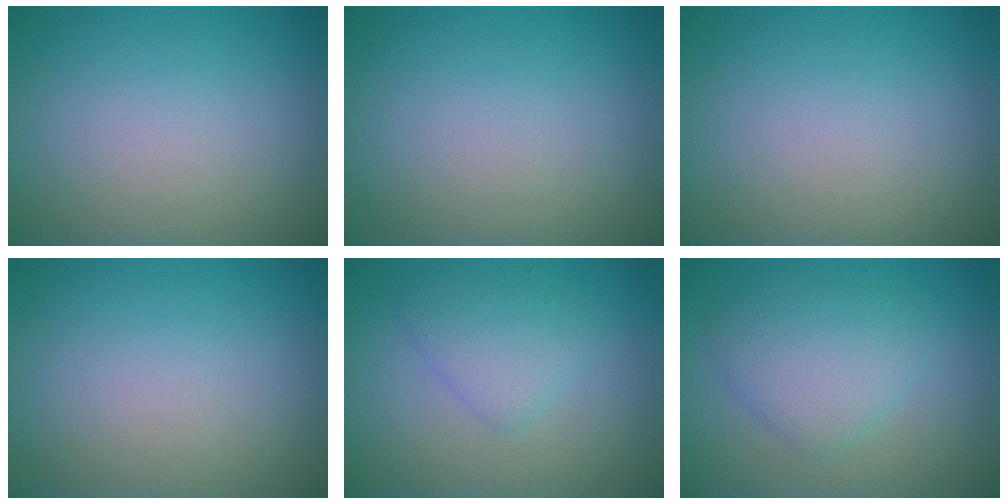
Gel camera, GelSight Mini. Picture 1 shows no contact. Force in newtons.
{"total": 0.0}
{"total": 0.0}
{"total": 0.0}
{"total": 2.6, "press": 2.6, "slide": 0.1}
{"total": 3.8, "press": 3.8, "slide": 0.3}